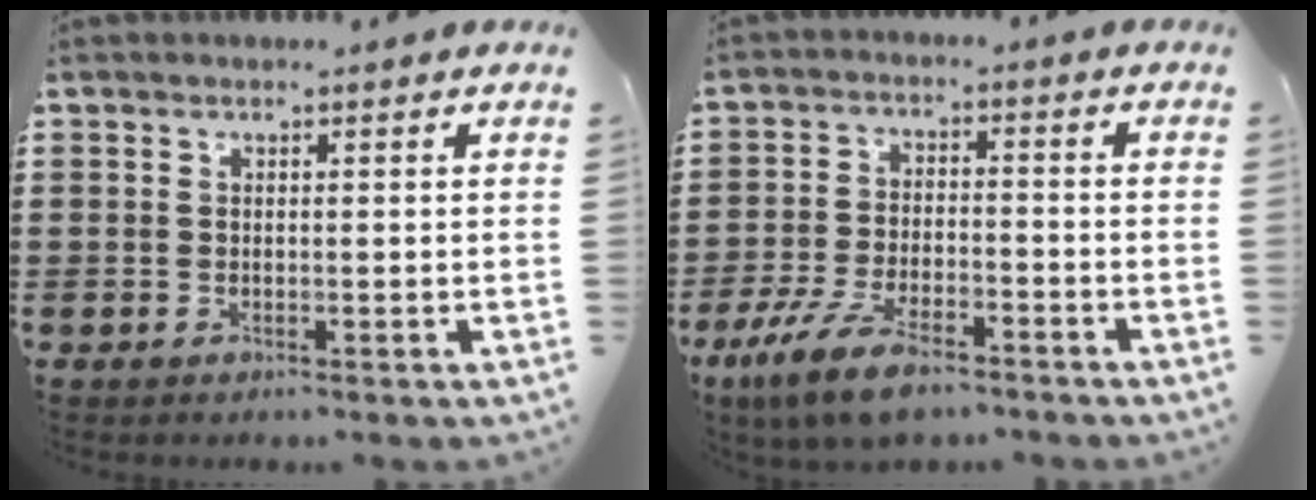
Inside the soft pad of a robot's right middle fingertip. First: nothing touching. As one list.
[{"total": 8.1, "force": [-6.0, 2.4, 4.9], "torque": [-0.108, 0.000, -0.115]}]